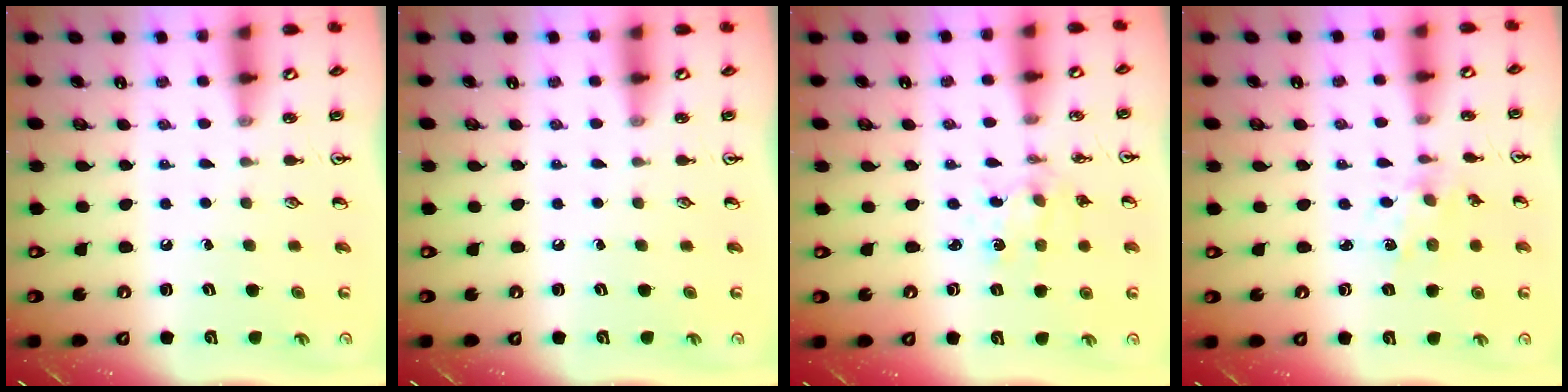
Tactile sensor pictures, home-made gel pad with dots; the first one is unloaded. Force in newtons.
{"total": 0.0}
{"total": 2.1, "press": 2.1, "slide": 0.3}
{"total": 1.7, "press": 1.6, "slide": 0.3}